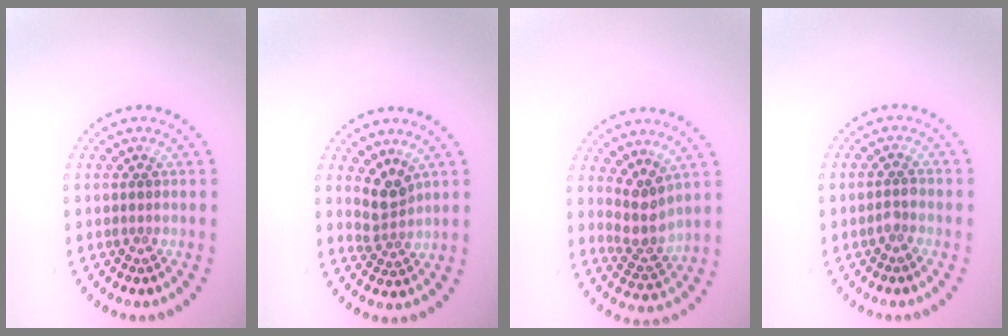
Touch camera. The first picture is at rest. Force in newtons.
{"total": 2.4, "press": 1.7, "slide": 1.6}
{"total": 3.0, "press": 2.4, "slide": 1.8}
{"total": 1.0, "press": 1.0, "slide": 0.2}